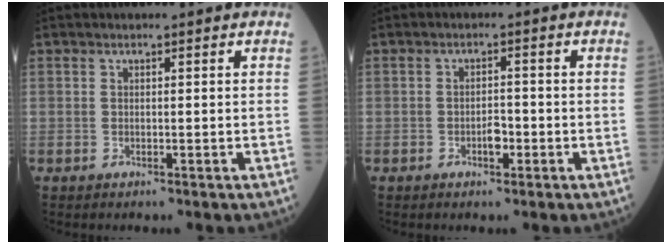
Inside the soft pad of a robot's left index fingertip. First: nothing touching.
{"total": 2.0, "force": [-1.1, 0.9, 1.4], "torque": [-0.020, 0.001, -0.019]}